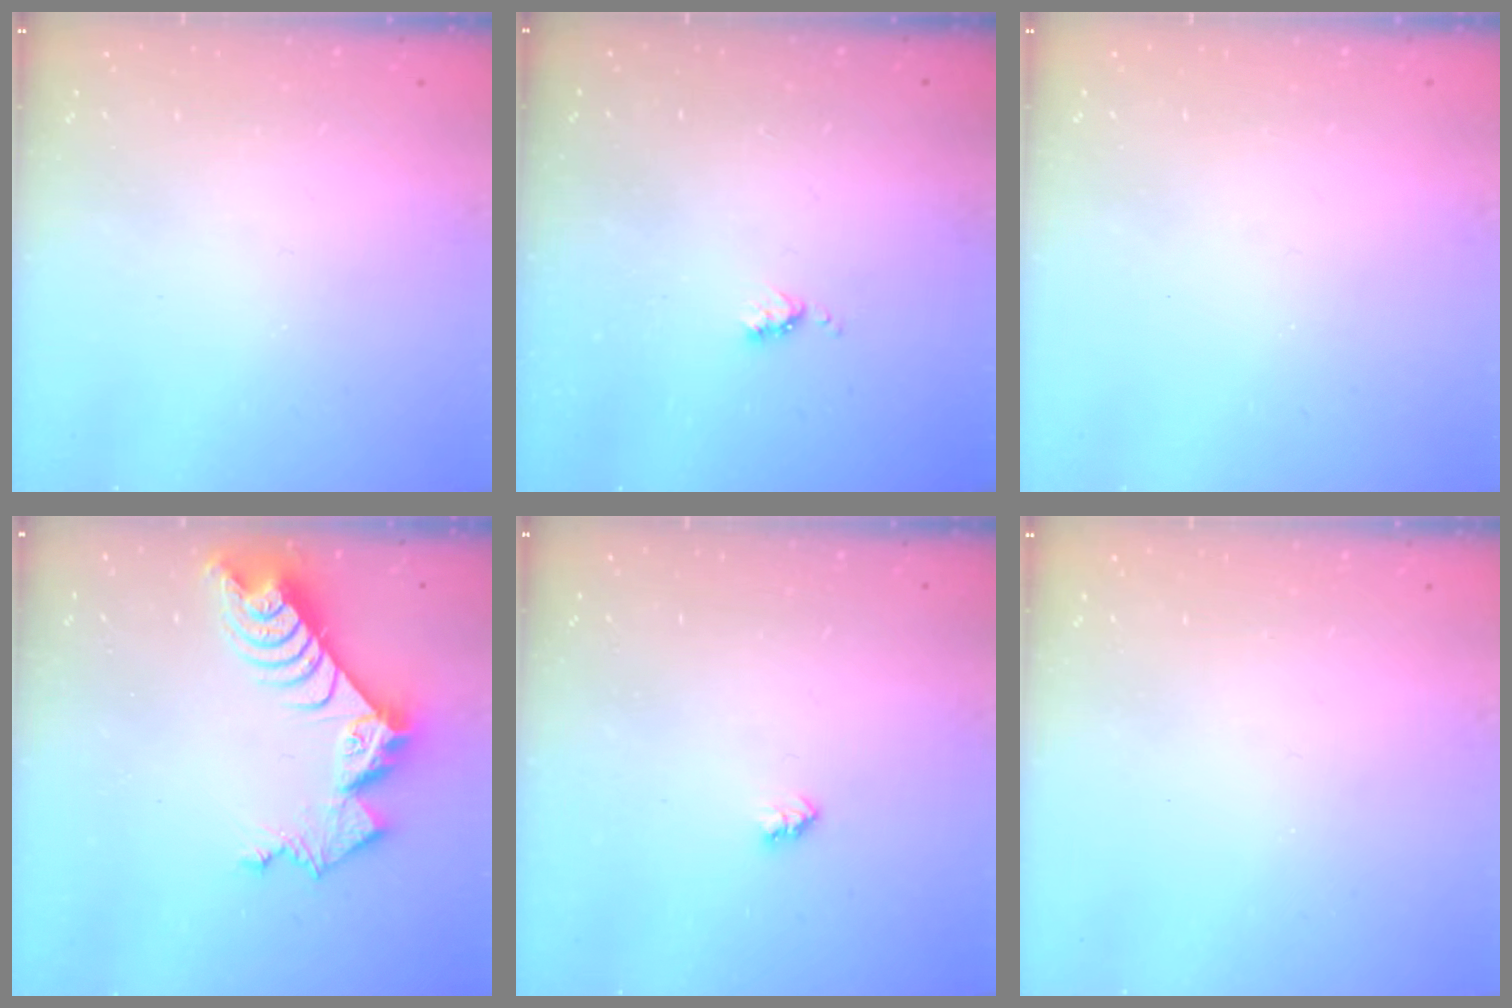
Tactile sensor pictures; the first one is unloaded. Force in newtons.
{"total": 3.9, "press": 3.8, "slide": 0.6}
{"total": 0.0}
{"total": 10.7, "press": 10.6, "slide": 1.1}
{"total": 2.6, "press": 2.6, "slide": 0.4}
{"total": 0.0}